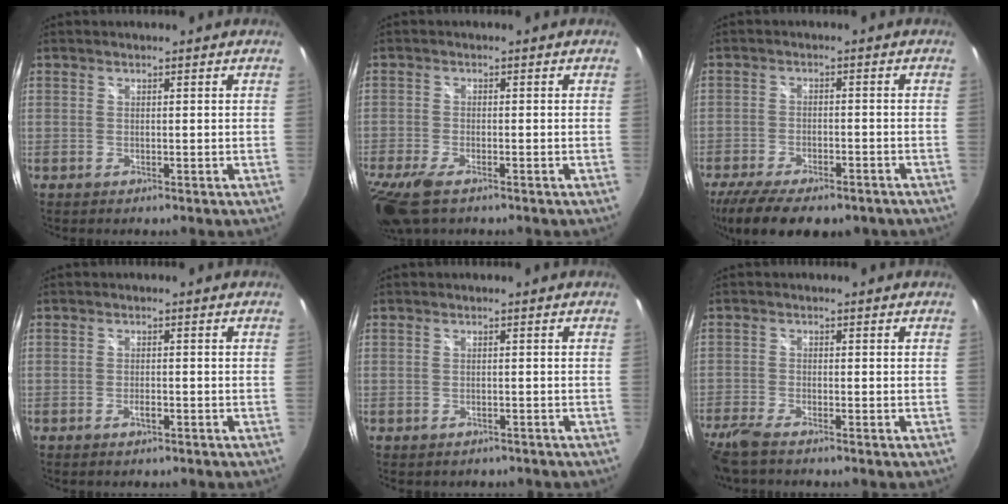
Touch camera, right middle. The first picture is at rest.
{"total": 9.3, "force": [-6.2, 3.4, 6.1], "torque": [-0.151, -0.039, -0.118]}
{"total": 14.8, "force": [-11.2, 5.3, 8.2], "torque": [-0.177, -0.043, -0.170]}
{"total": 1.7, "force": [-1.1, 0.9, 1.0], "torque": [-0.020, -0.001, -0.019]}
{"total": 2.4, "force": [-1.8, 1.4, 0.8], "torque": [-0.018, -0.011, -0.021]}
{"total": 6.8, "force": [-5.6, 1.1, 3.7], "torque": [-0.103, -0.028, -0.109]}